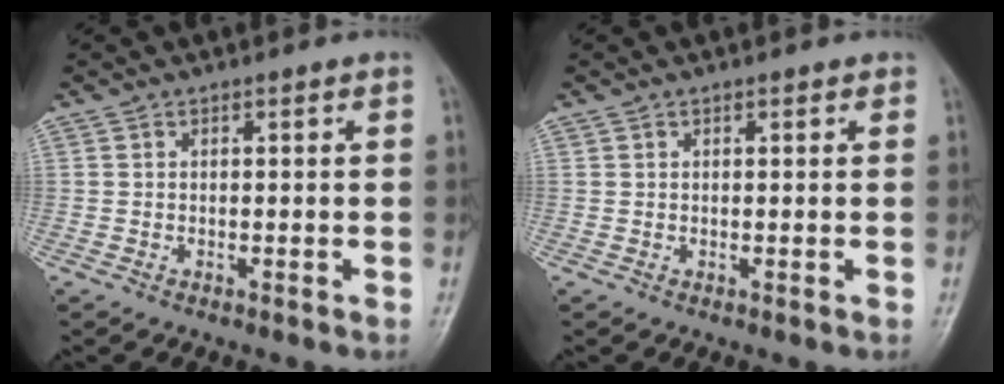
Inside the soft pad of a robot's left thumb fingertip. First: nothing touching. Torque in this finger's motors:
{"motor_torque": [0.14, -0.10, -0.03, 0.04, 0.00]}